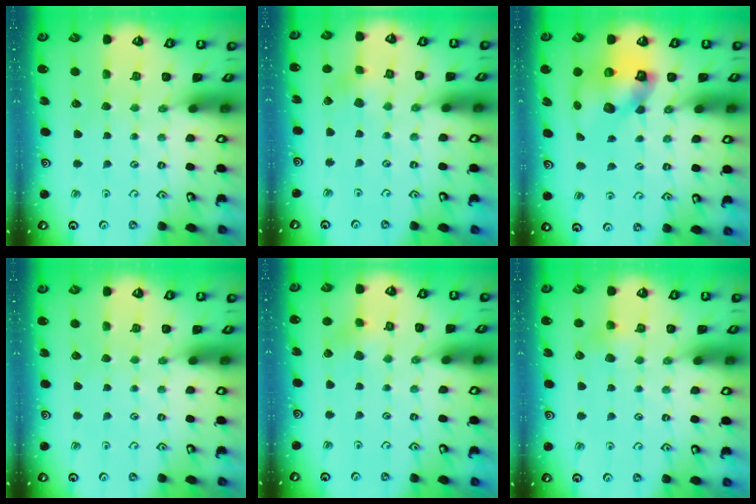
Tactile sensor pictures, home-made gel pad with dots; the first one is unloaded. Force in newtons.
{"total": 2.5, "press": 2.4, "slide": 0.7}
{"total": 12.5, "press": 12.3, "slide": 2.1}
{"total": 0.0}
{"total": 4.1, "press": 4.1, "slide": 0.2}
{"total": 4.0, "press": 3.9, "slide": 0.8}